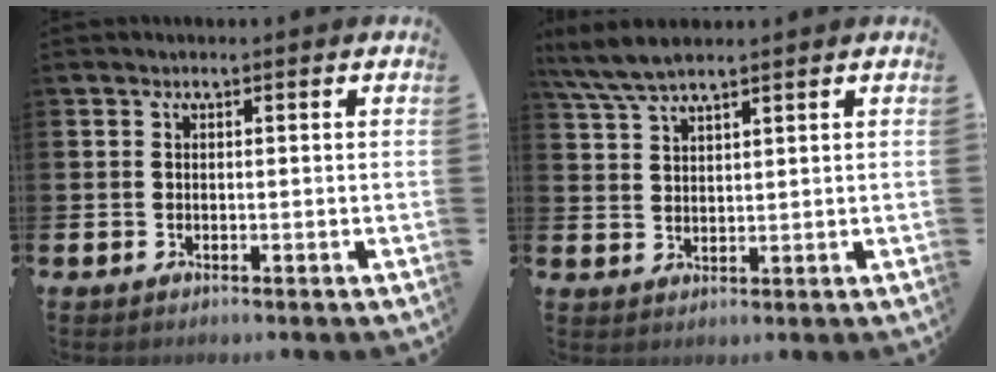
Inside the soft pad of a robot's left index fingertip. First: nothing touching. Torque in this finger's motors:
{"motor_torque": [0.71, -0.88, 0.73, 0.21]}